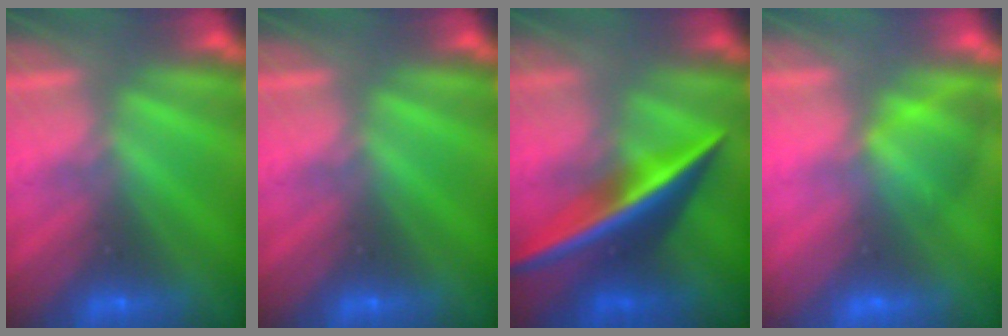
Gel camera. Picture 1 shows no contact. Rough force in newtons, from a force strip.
{"total": 0.0}
{"total": 2.7}
{"total": 2.9}